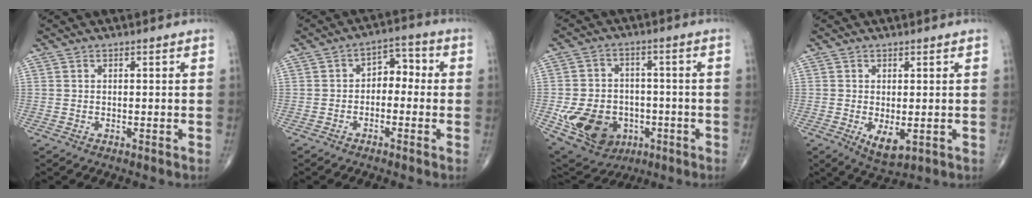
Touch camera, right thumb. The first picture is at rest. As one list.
[{"total": 4.6, "force": [-0.9, 3.2, 3.2], "torque": [-0.026, 0.031, -0.028]}, {"total": 14.8, "force": [-4.3, 11.5, 8.4], "torque": [-0.126, 0.014, -0.056]}, {"total": 4.7, "force": [-1.0, 2.3, 4.0], "torque": [-0.064, -0.014, -0.005]}]